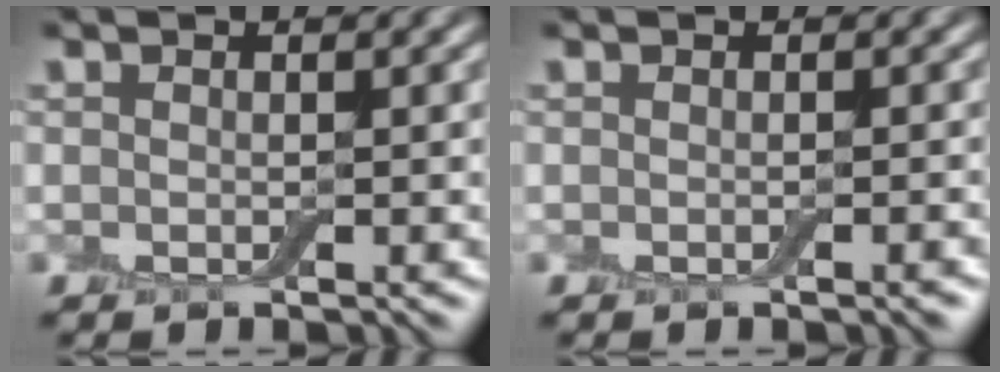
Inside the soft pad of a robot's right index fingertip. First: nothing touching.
{"total": 0.9, "force": [-0.4, 0.1, 0.8], "torque": [-0.008, 0.001, -0.005]}